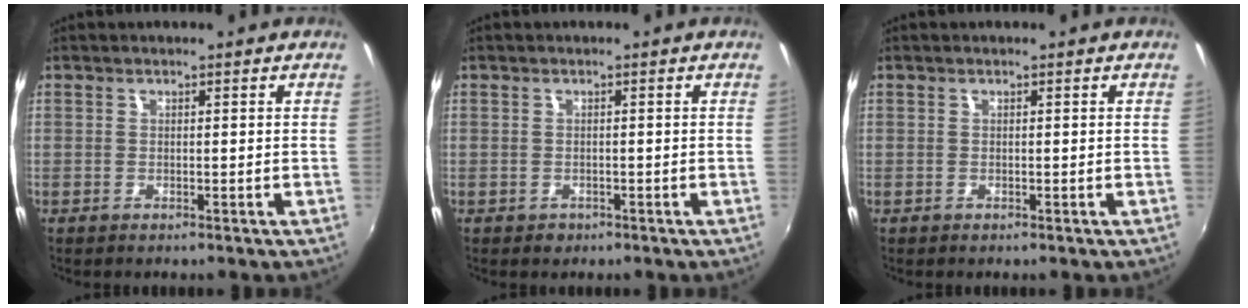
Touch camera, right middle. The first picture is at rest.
{"total": 1.4, "force": [-0.7, 1.2, 0.3], "torque": [-0.008, -0.004, -0.007]}
{"total": 0.0}